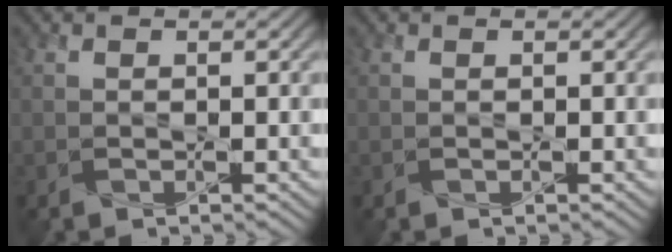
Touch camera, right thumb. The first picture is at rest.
{"total": 0.0}